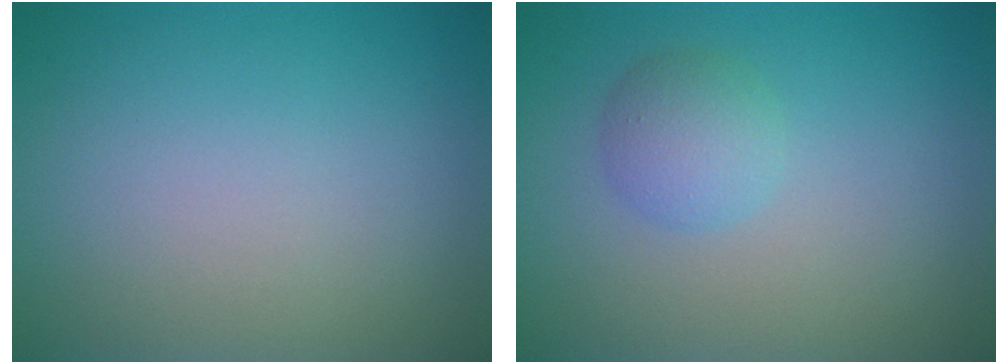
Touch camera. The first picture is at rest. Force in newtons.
{"total": 2.4, "press": 2.4, "slide": 0.1}